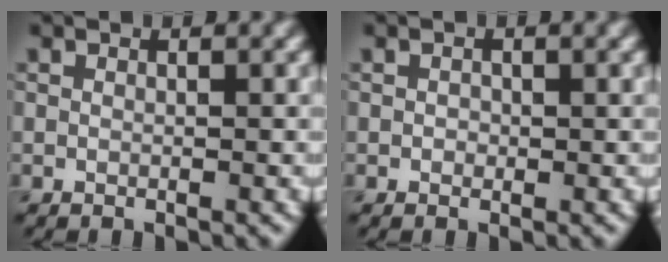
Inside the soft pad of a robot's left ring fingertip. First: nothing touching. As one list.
[{"total": 0.6, "force": [0.0, 0.5, 0.3], "torque": [-0.002, -0.003, -0.001]}]